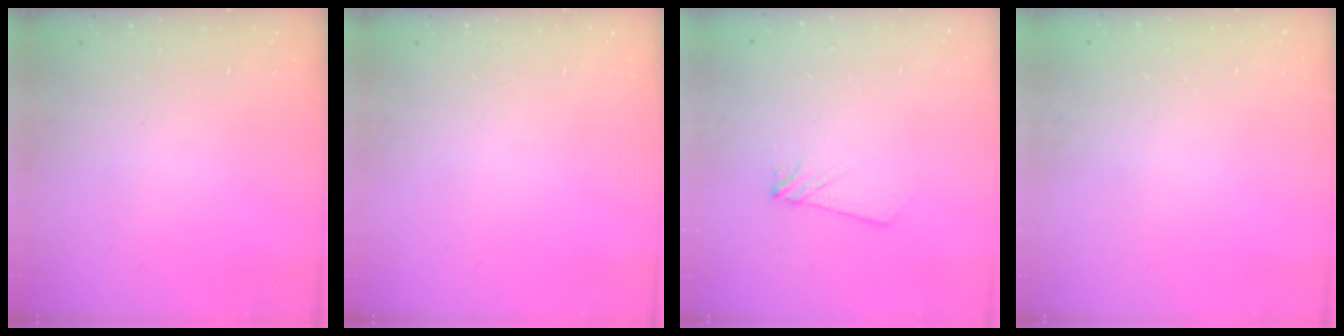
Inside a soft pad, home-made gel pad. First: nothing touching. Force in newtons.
{"total": 0.0}
{"total": 3.8, "press": 3.7, "slide": 0.6}
{"total": 0.0}